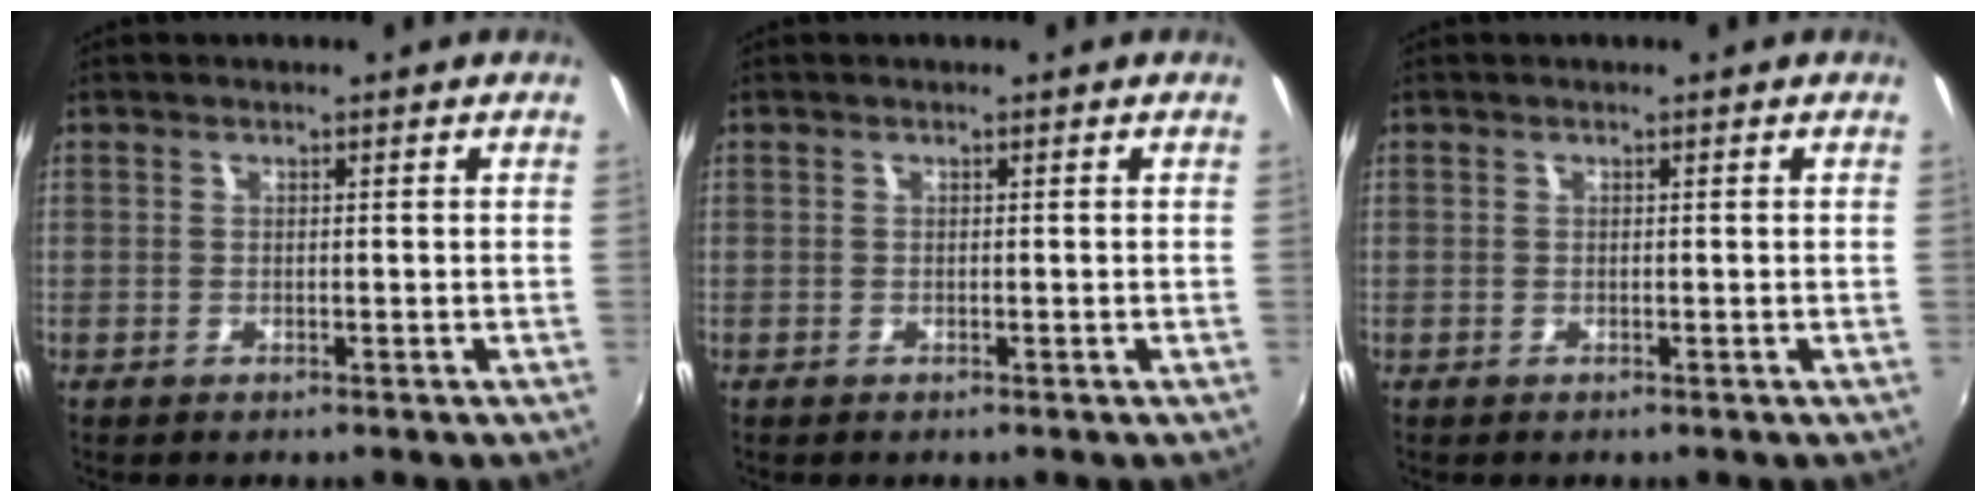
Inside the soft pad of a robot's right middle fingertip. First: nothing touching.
{"total": 0.0}
{"total": 0.0}